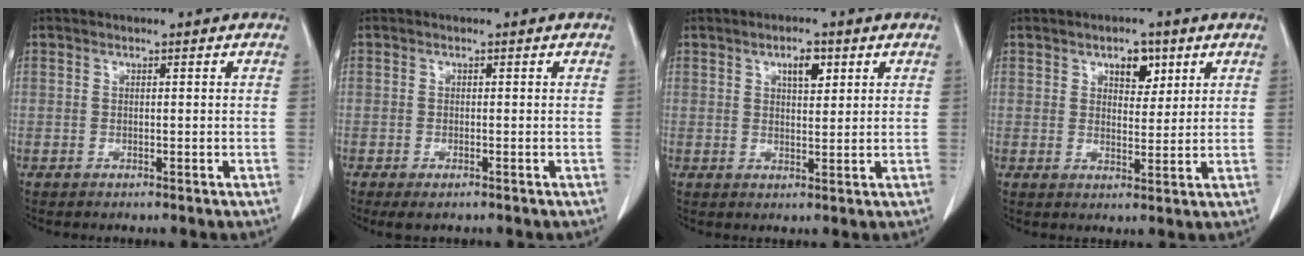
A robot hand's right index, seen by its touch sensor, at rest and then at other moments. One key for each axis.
{"total": 2.1, "fx": -1.4, "fy": 0.7, "fz": 1.4, "tx": -0.022, "ty": -0.005, "tz": -0.016}
{"total": 3.7, "fx": 1.8, "fy": 1.4, "fz": 2.8, "tx": -0.046, "ty": 0.000, "tz": 0.029}
{"total": 3.9, "fx": 2.2, "fy": 1.7, "fz": 2.8, "tx": -0.043, "ty": -0.002, "tz": 0.037}